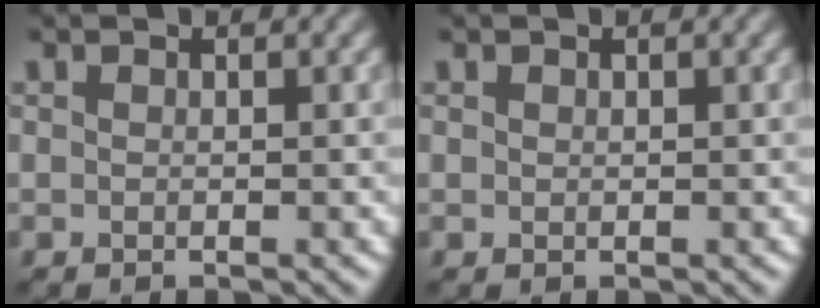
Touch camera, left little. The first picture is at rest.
{"total": 0.0}